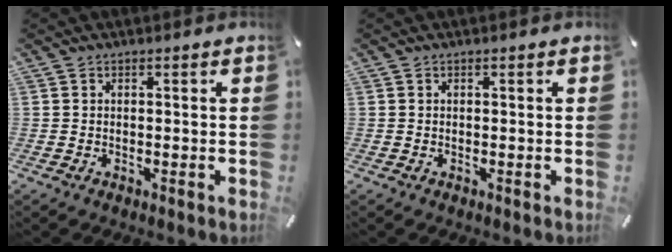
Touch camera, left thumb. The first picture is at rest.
{"total": 0.0}